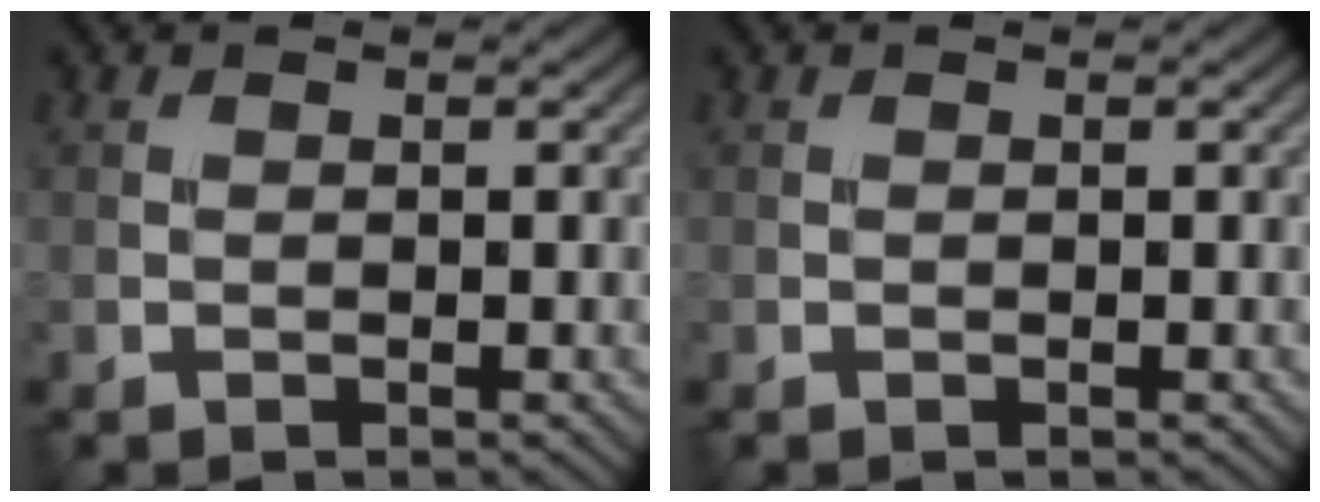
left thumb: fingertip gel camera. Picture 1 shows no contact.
{"total": 0.0}